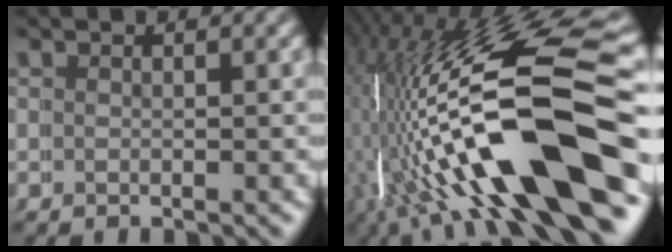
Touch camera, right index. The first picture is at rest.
{"total": 16.5, "force": [-3.7, 6.9, 14.6], "torque": [-0.252, -0.023, -0.049]}